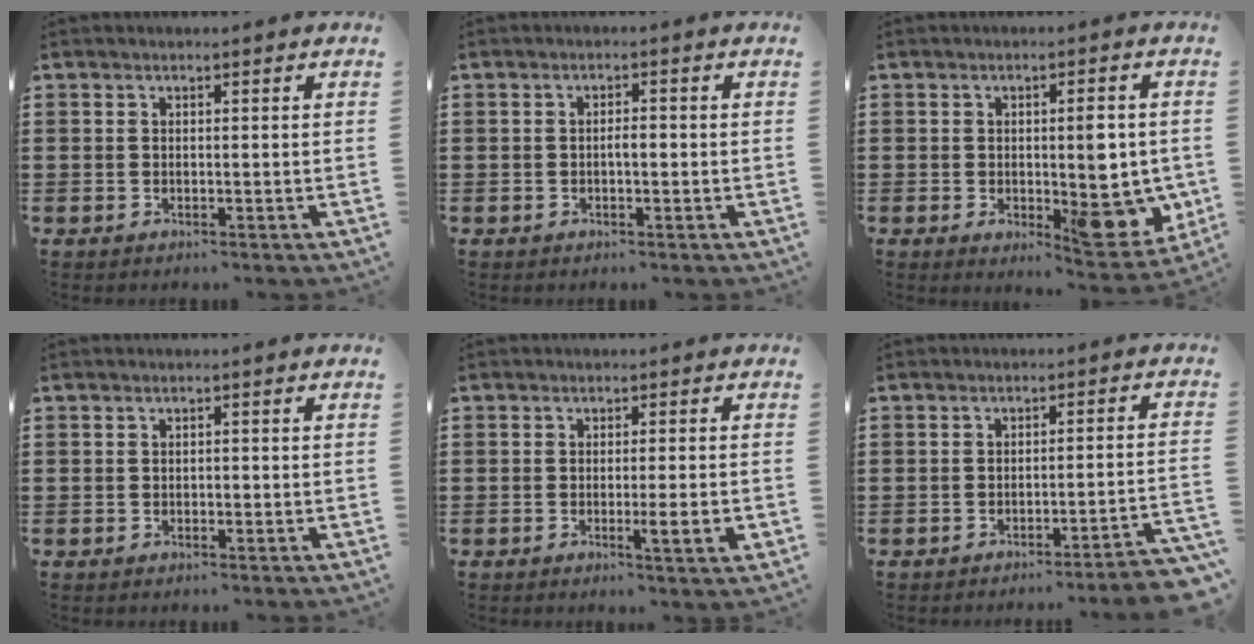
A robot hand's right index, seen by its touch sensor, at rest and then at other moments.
{"total": 1.7, "force": [-0.4, 0.5, 1.6], "torque": [-0.029, 0.002, -0.007]}
{"total": 8.1, "force": [-0.5, 3.2, 7.4], "torque": [-0.086, -0.011, -0.008]}
{"total": 0.5, "force": [-0.2, 0.4, 0.3], "torque": [-0.007, 0.002, -0.004]}
{"total": 3.8, "force": [-1.1, 0.0, 3.6], "torque": [-0.066, -0.012, -0.020]}
{"total": 3.3, "force": [-2.8, -0.6, 1.7], "torque": [-0.031, -0.013, -0.057]}